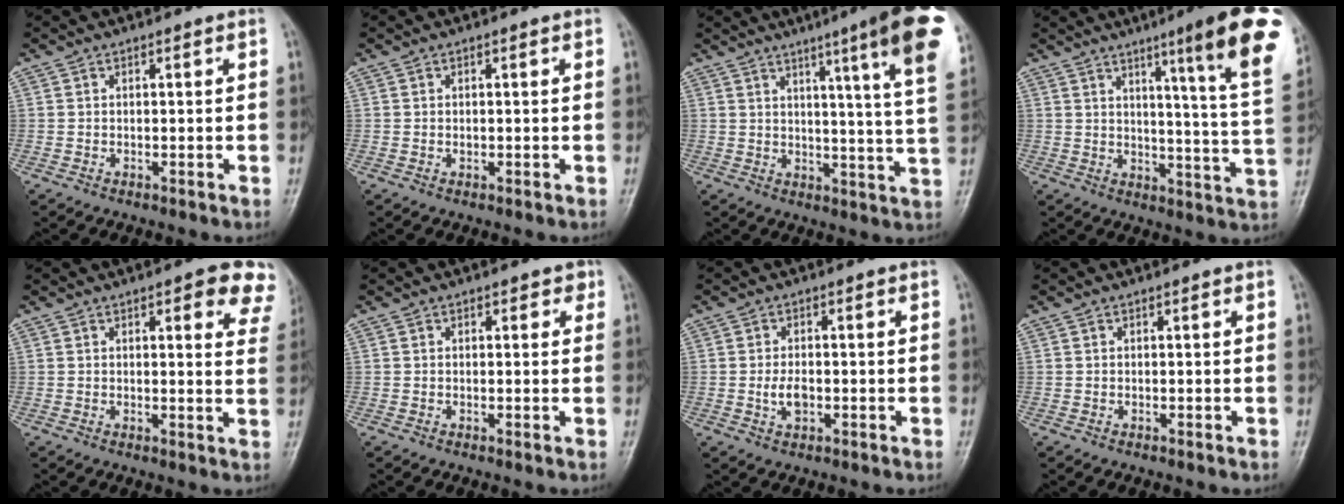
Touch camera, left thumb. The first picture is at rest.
{"total": 0.5, "force": [0.0, 0.4, 0.3], "torque": [-0.004, 0.000, -0.001]}
{"total": 17.9, "force": [9.5, 0.9, 15.2], "torque": [-0.185, -0.038, 0.106]}
{"total": 17.9, "force": [9.3, 1.0, 15.3], "torque": [-0.184, -0.048, 0.115]}
{"total": 9.4, "force": [5.5, 3.3, 6.9], "torque": [-0.043, -0.018, 0.050]}
{"total": 1.7, "force": [0.8, 1.2, 0.8], "torque": [0.008, 0.000, 0.004]}
{"total": 3.3, "force": [-0.6, 2.0, 2.6], "torque": [-0.047, 0.001, -0.012]}
{"total": 0.0}